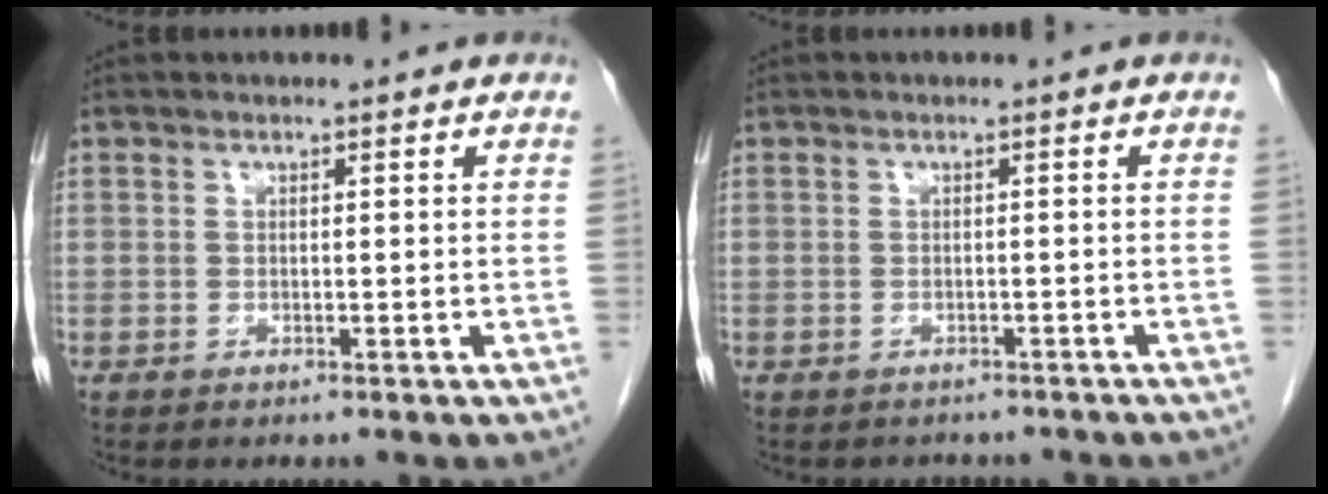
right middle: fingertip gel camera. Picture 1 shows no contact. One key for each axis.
{"total": 5.0, "fx": -4.5, "fy": 1.9, "fz": 1.2, "tx": -0.015, "ty": 0.000, "tz": -0.048}